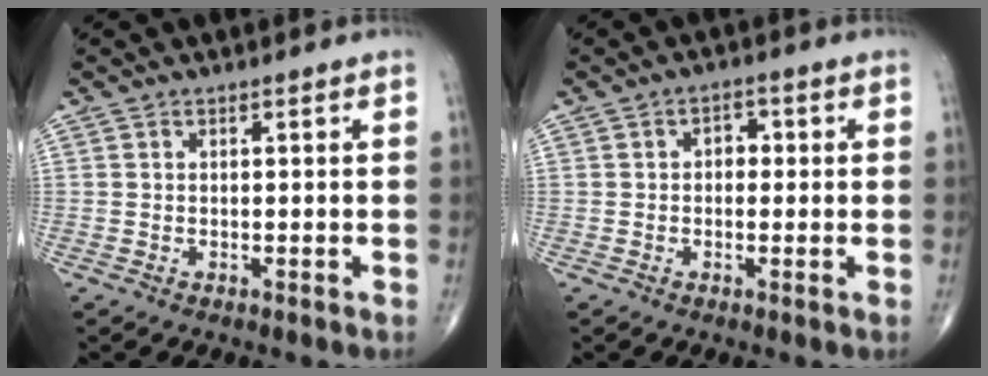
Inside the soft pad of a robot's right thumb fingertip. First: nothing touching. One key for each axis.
{"total": 2.8, "fx": 0.2, "fy": 2.0, "fz": 1.9, "tx": -0.013, "ty": 0.010, "tz": -0.002}